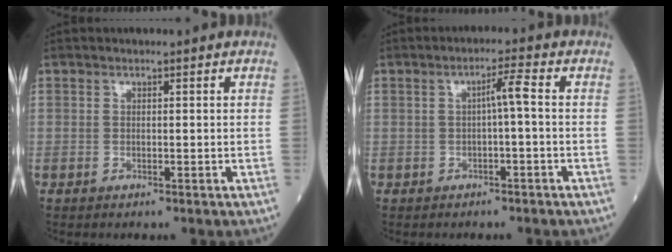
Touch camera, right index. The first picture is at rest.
{"total": 2.8, "force": [-0.2, 0.0, 2.8], "torque": [-0.044, 0.008, -0.004]}